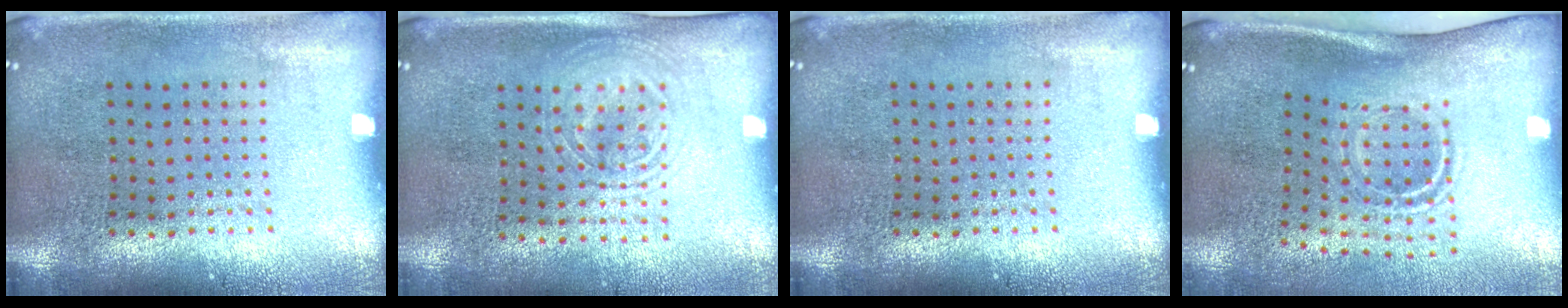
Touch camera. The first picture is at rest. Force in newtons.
{"total": 1.5, "press": 1.3, "slide": 0.6}
{"total": 0.0}
{"total": 2.0, "press": 1.2, "slide": 1.6}